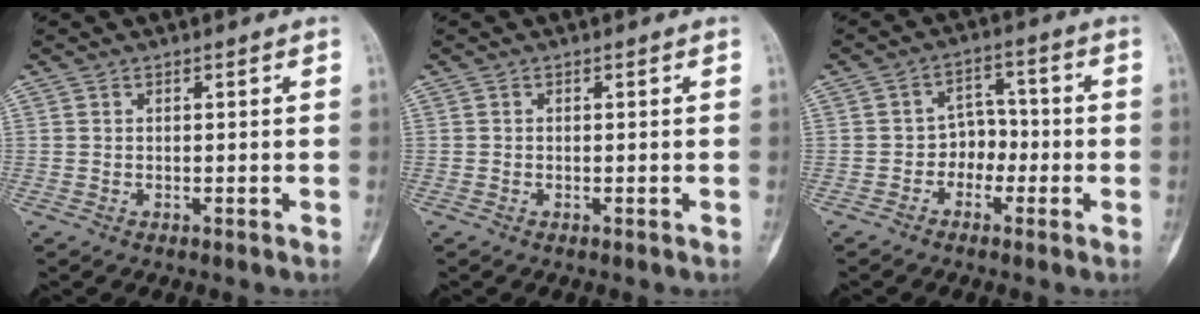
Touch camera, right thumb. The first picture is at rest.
{"total": 0.0}
{"total": 5.3, "force": [-1.8, 4.2, 2.6], "torque": [0.001, 0.028, -0.043]}